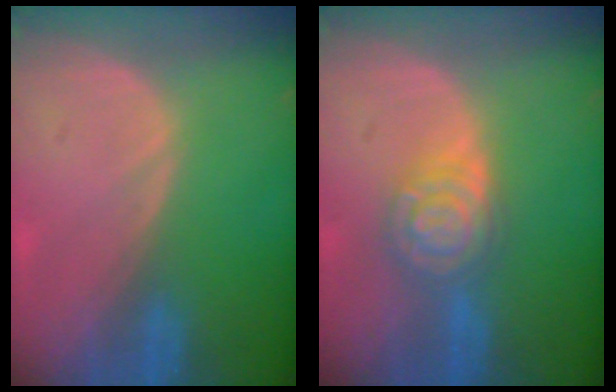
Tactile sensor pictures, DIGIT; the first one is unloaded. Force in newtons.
{"total": 6.3, "press": 6.3, "slide": 0.5}